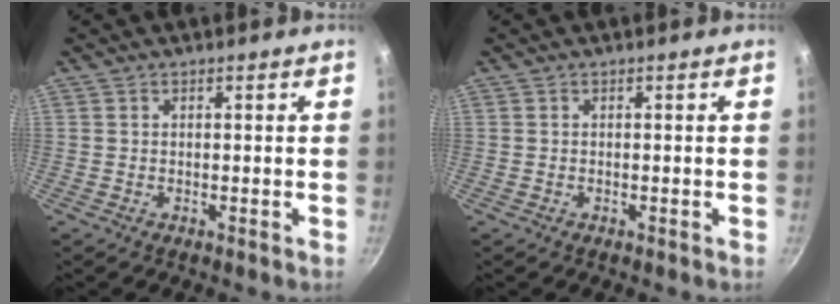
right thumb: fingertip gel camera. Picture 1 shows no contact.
{"total": 0.0}